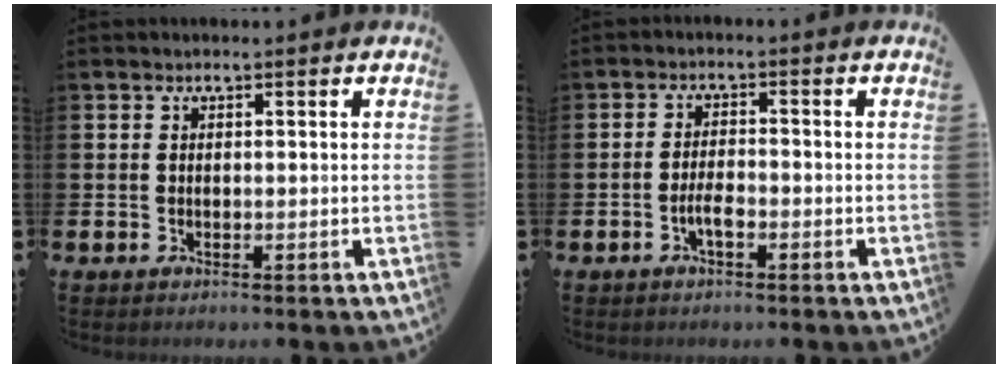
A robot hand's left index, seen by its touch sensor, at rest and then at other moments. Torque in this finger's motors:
{"motor_torque": [0.68, 0.43, 0.08, 0.05]}